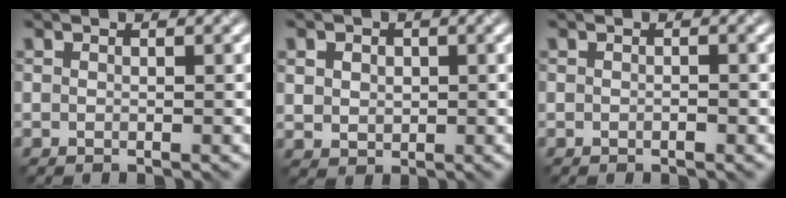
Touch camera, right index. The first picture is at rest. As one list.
[{"total": 2.5, "force": [0.8, 2.0, 1.2], "torque": [-0.029, 0.006, 0.018]}, {"total": 0.5, "force": [-0.2, 0.2, 0.4], "torque": [-0.007, 0.001, -0.003]}]